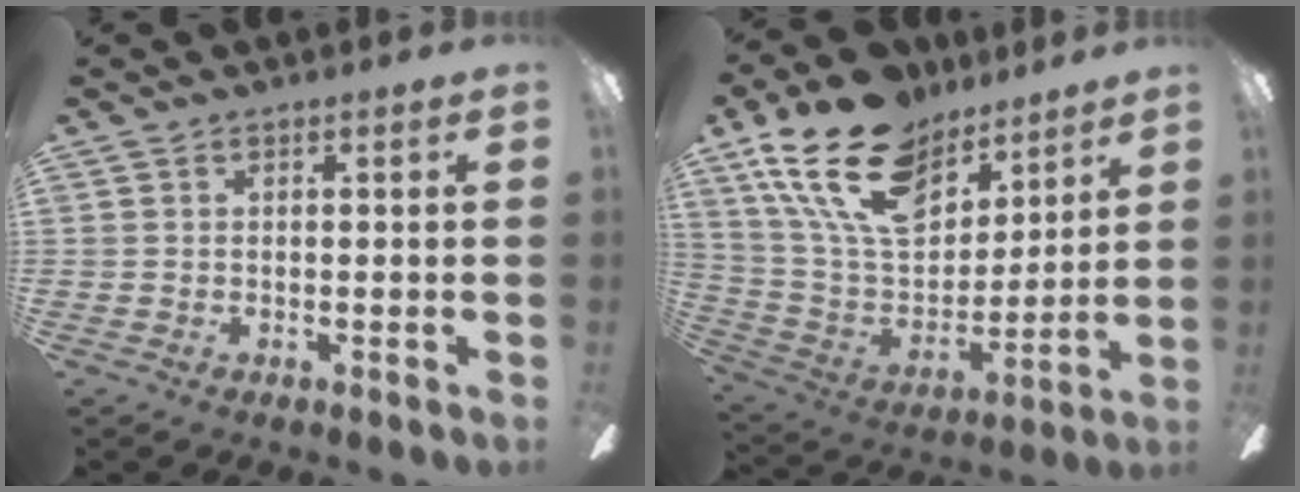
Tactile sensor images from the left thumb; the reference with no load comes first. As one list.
[{"total": 22.3, "force": [14.1, 12.4, 12.1], "torque": [-0.232, -0.070, 0.258]}]